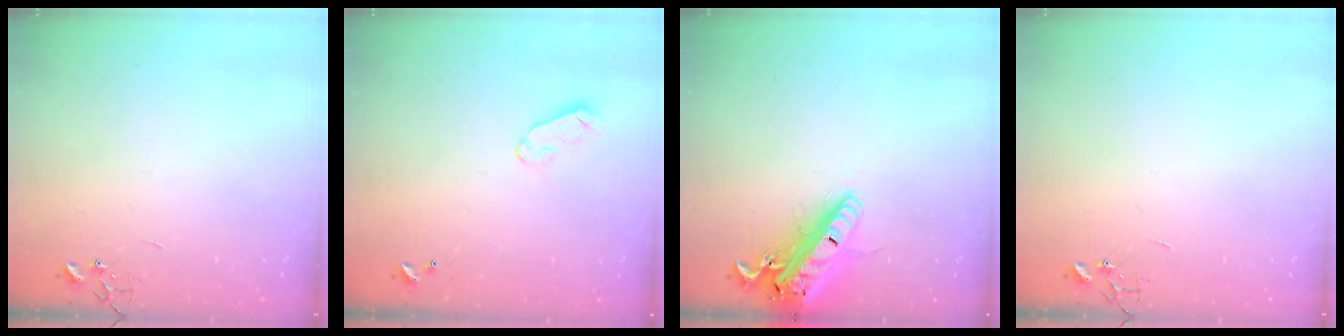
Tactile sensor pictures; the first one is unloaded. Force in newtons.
{"total": 5.9, "press": 5.9, "slide": 0.6}
{"total": 21.8, "press": 21.4, "slide": 4.2}
{"total": 0.0}